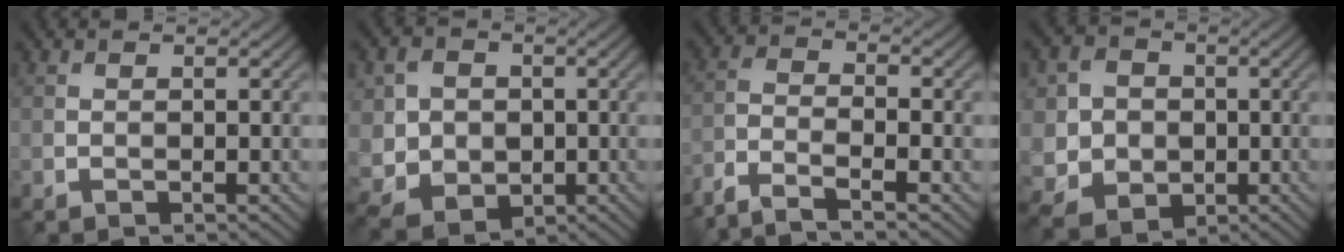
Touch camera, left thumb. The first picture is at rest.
{"total": 7.2, "force": [0.0, 6.5, 3.0], "torque": [-0.096, -0.017, -0.006]}
{"total": 6.0, "force": [-4.7, 1.2, 3.5], "torque": [-0.070, -0.005, -0.101]}
{"total": 7.6, "force": [-0.2, 7.2, 2.6], "torque": [-0.092, -0.017, -0.016]}